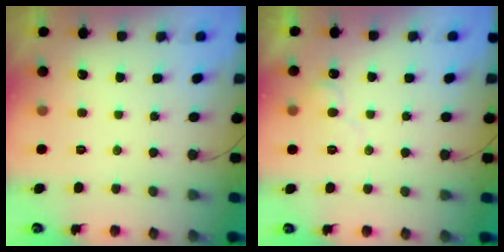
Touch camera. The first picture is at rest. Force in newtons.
{"total": 4.4, "press": 4.4, "slide": 0.4}